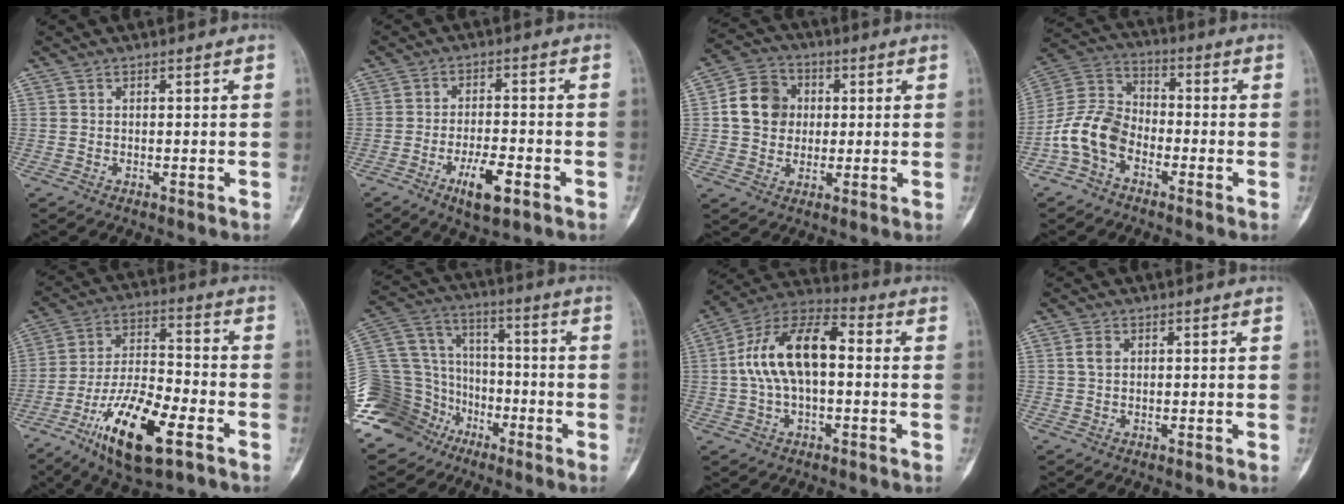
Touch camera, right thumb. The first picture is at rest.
{"total": 7.4, "force": [-3.6, 2.5, 6.0], "torque": [-0.103, 0.013, -0.057]}
{"total": 9.9, "force": [1.1, 8.5, 4.9], "torque": [-0.062, 0.009, 0.010]}
{"total": 10.7, "force": [-4.5, 7.2, 6.4], "torque": [-0.124, 0.045, -0.101]}
{"total": 17.8, "force": [-9.0, 6.3, 14.1], "torque": [-0.252, 0.045, -0.154]}
{"total": 23.8, "force": [-11.9, 18.2, 9.7], "torque": [-0.221, 0.084, -0.206]}
{"total": 15.7, "force": [0.9, 8.1, 13.4], "torque": [-0.246, 0.044, 0.006]}
{"total": 2.0, "force": [0.6, 1.4, 1.4], "torque": [-0.026, 0.003, 0.012]}